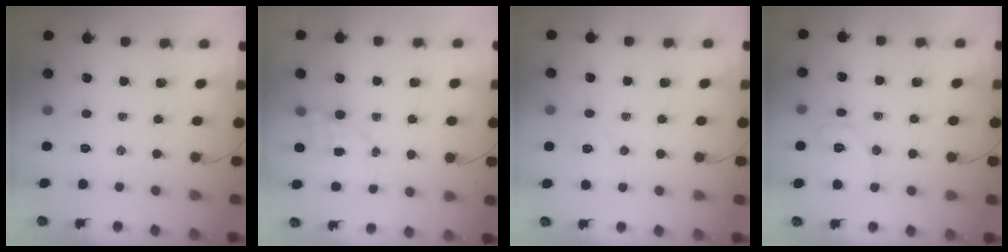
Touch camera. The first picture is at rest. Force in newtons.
{"total": 3.9, "press": 3.8, "slide": 0.6}
{"total": 5.0, "press": 4.9, "slide": 1.1}
{"total": 8.7, "press": 8.6, "slide": 0.5}